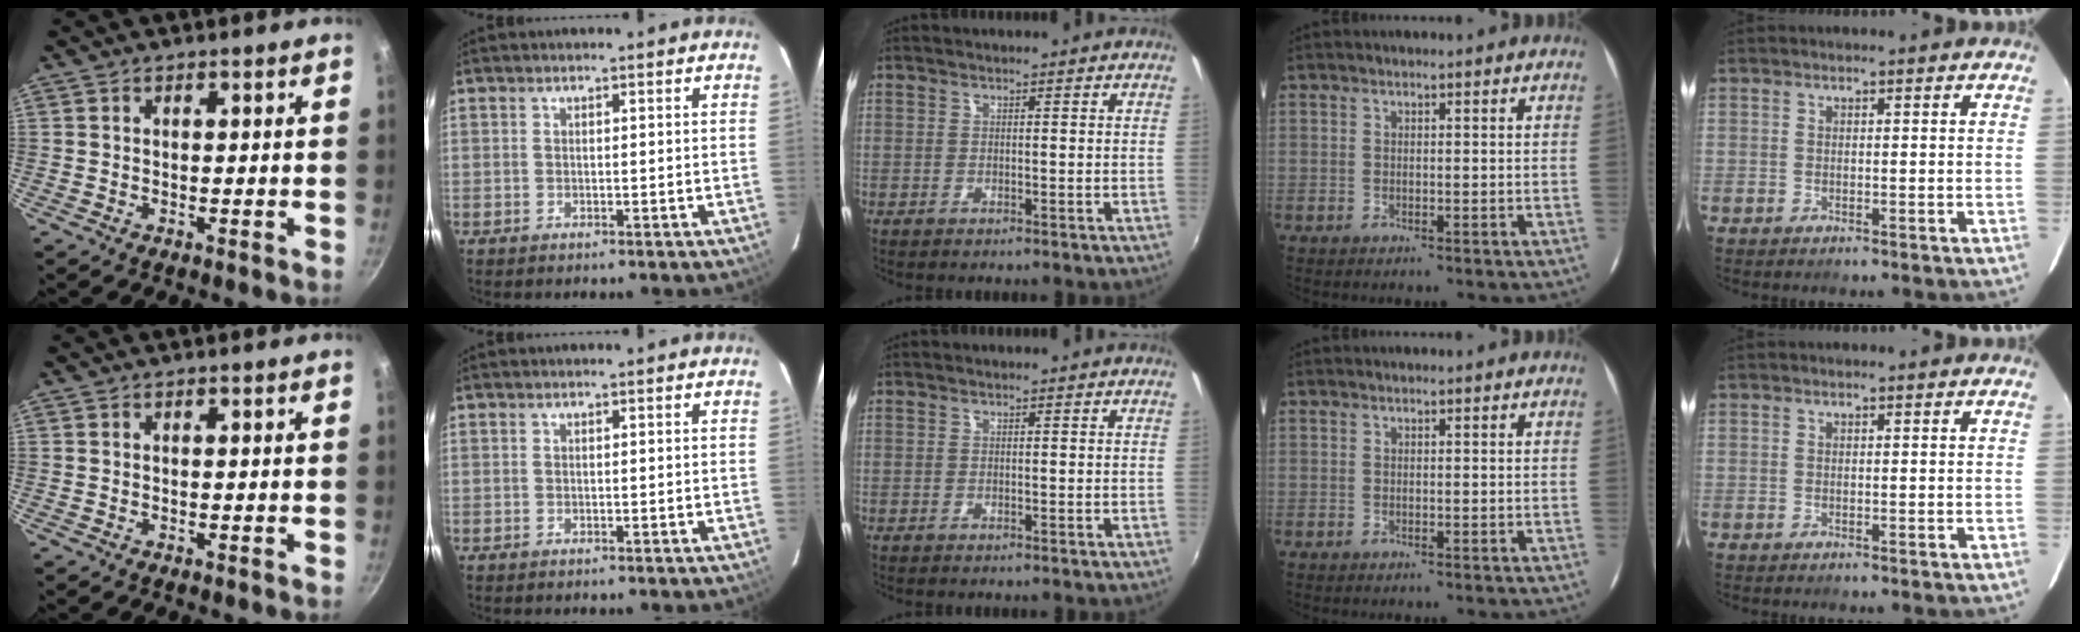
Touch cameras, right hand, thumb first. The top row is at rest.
{}